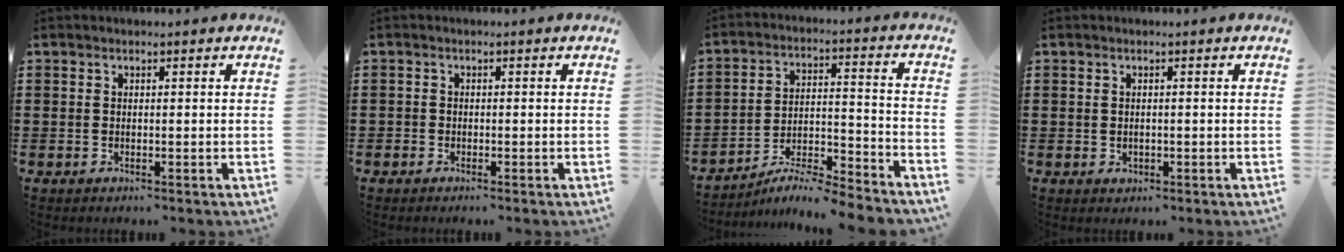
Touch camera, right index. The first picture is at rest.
{"total": 0.8, "force": [-0.6, 0.4, 0.0], "torque": [-0.002, 0.001, -0.014]}
{"total": 6.3, "force": [-6.1, -0.4, 1.6], "torque": [-0.021, -0.003, -0.120]}
{"total": 0.9, "force": [0.0, 0.7, 0.5], "torque": [-0.011, 0.006, -0.001]}